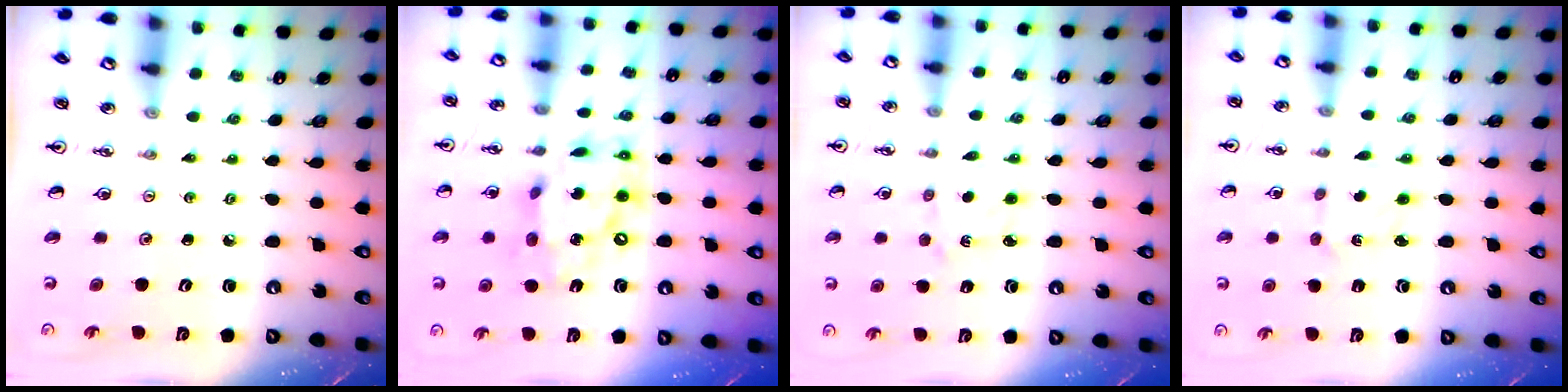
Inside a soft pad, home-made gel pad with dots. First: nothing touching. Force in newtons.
{"total": 14.5, "press": 14.4, "slide": 1.1}
{"total": 3.1, "press": 3.1, "slide": 0.2}
{"total": 2.3, "press": 2.3, "slide": 0.4}